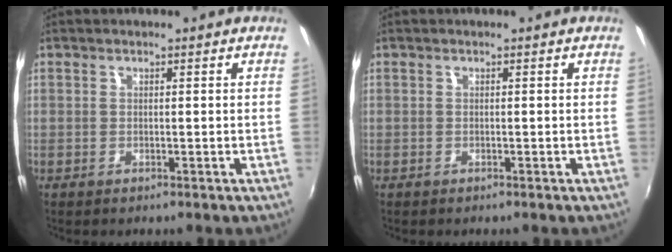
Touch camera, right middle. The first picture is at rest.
{"total": 0.0}